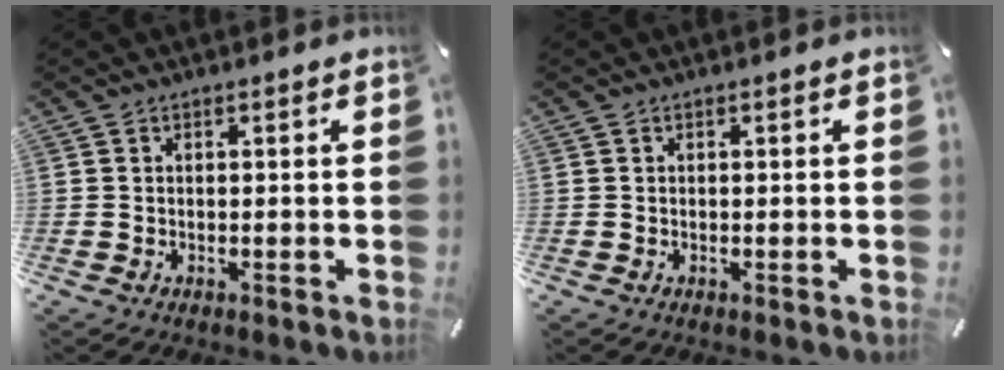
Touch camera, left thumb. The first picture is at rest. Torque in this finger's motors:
{"motor_torque": [-0.11, -0.05, 0.04, 0.00, 0.00]}